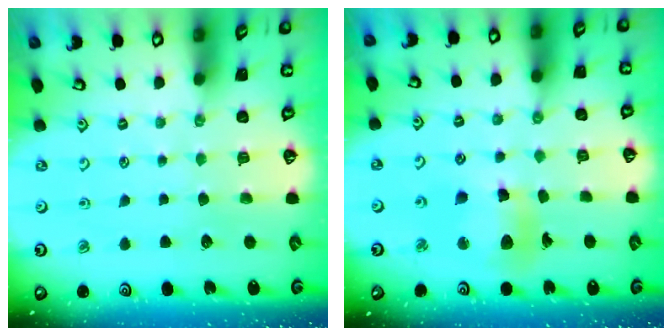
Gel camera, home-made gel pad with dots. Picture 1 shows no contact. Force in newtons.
{"total": 11.0, "press": 10.9, "slide": 1.1}